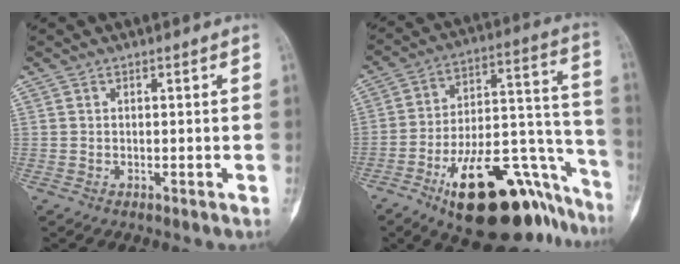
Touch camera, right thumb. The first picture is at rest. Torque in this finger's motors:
{"motor_torque": [3.51, 1.50, 1.37, -1.41, 0.40]}